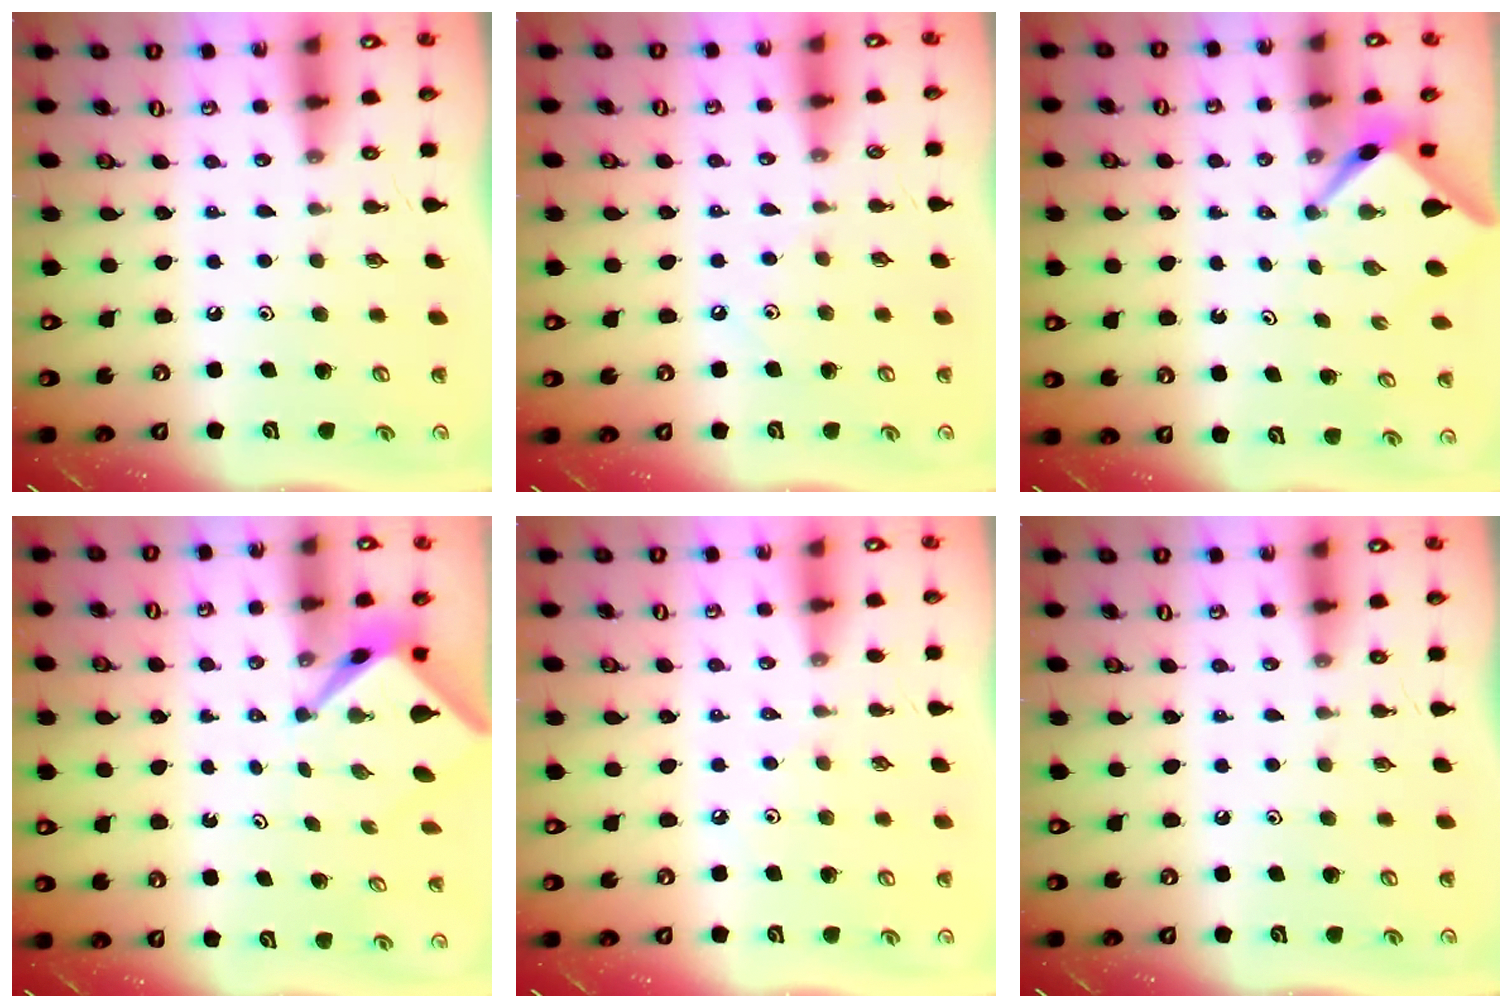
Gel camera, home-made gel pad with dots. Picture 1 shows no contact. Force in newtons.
{"total": 3.0, "press": 3.0, "slide": 0.4}
{"total": 2.5, "press": 2.5, "slide": 0.2}
{"total": 3.3, "press": 3.3, "slide": 0.1}
{"total": 2.3, "press": 2.3, "slide": 0.4}
{"total": 0.0}